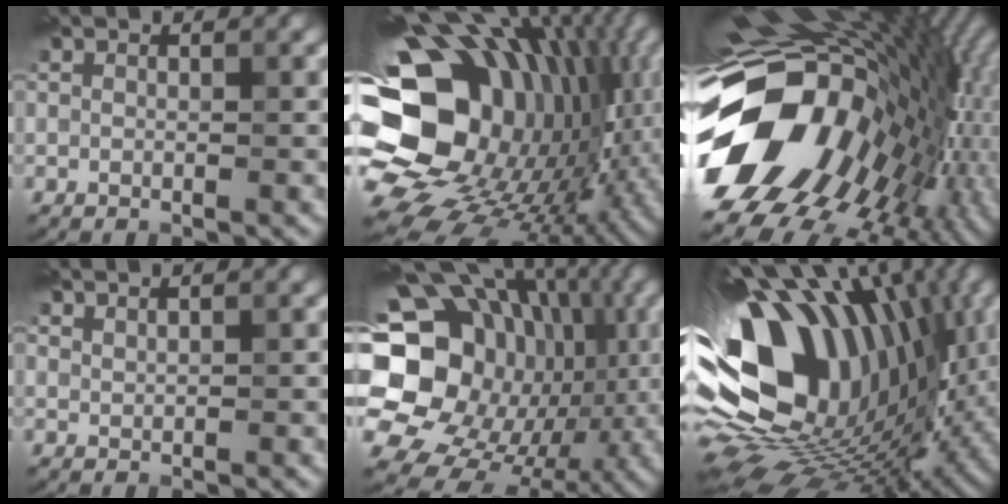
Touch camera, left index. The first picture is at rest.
{"total": 20.4, "force": [-1.3, 15.8, 12.8], "torque": [-0.256, -0.029, -0.018]}
{"total": 18.7, "force": [-0.5, 12.0, 14.3], "torque": [-0.242, -0.039, 0.003]}
{"total": 1.0, "force": [1.0, 0.1, 0.2], "torque": [-0.001, -0.001, 0.018]}
{"total": 21.6, "force": [0.6, 18.6, 11.0], "torque": [-0.213, 0.005, -0.005]}
{"total": 18.3, "force": [2.0, 11.6, 14.1], "torque": [-0.256, -0.027, 0.051]}